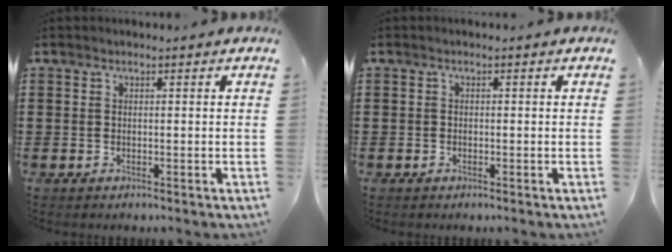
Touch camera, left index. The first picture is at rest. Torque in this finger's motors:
{"motor_torque": [-0.15, 0.11, -0.09, -0.01]}